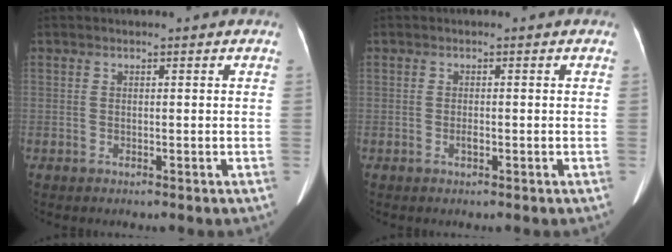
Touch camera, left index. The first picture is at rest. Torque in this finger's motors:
{"motor_torque": [0.19, 0.08, 0.06, 0.00]}